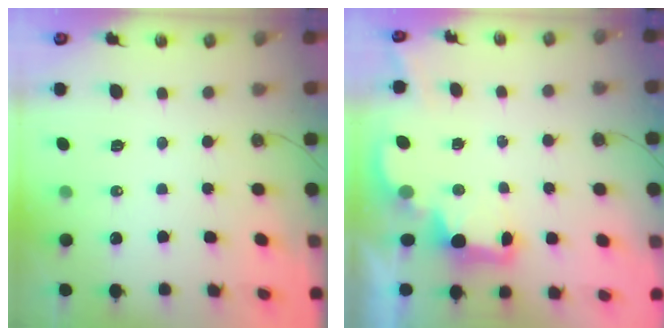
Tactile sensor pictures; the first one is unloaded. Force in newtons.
{"total": 3.0, "press": 2.9, "slide": 0.6}